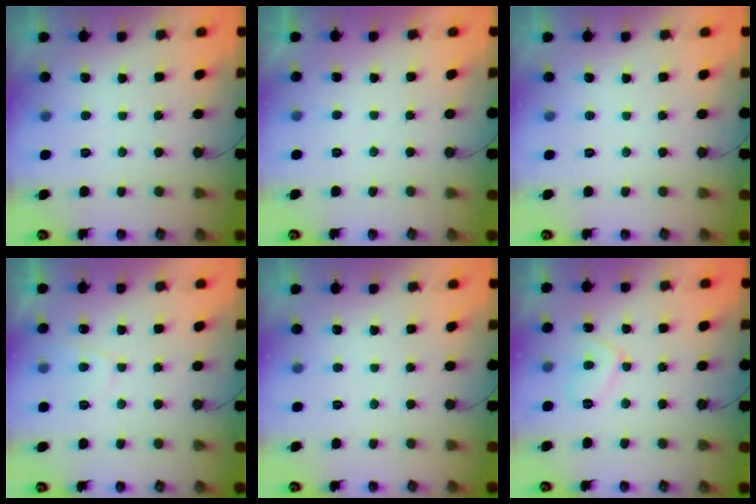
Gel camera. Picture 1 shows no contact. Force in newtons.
{"total": 0.7, "press": 0.5, "slide": 0.5}
{"total": 0.0}
{"total": 2.5, "press": 2.4, "slide": 0.6}
{"total": 0.0}
{"total": 6.1, "press": 6.1, "slide": 0.5}